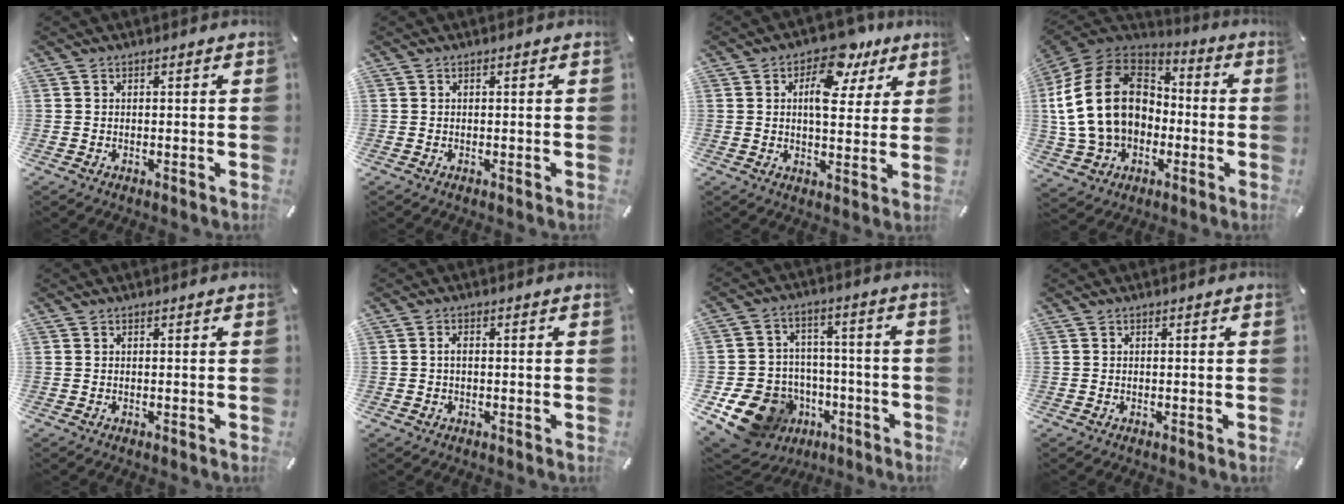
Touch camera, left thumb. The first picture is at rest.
{"total": 0.0}
{"total": 12.1, "force": [5.6, 6.9, 8.3], "torque": [-0.105, -0.026, 0.091]}
{"total": 21.7, "force": [-0.6, 16.9, 13.5], "torque": [-0.288, 0.022, -0.009]}
{"total": 0.0}
{"total": 1.7, "force": [-0.2, 1.0, 1.4], "torque": [-0.028, 0.003, -0.005]}
{"total": 15.1, "force": [-6.8, 12.2, 5.6], "torque": [-0.092, 0.041, -0.104]}
{"total": 0.0}